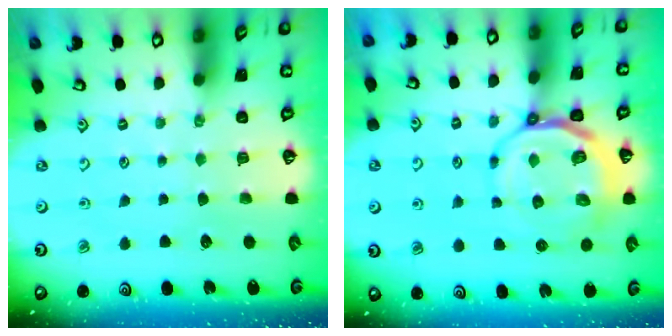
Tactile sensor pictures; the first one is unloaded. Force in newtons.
{"total": 10.8, "press": 10.4, "slide": 2.7}